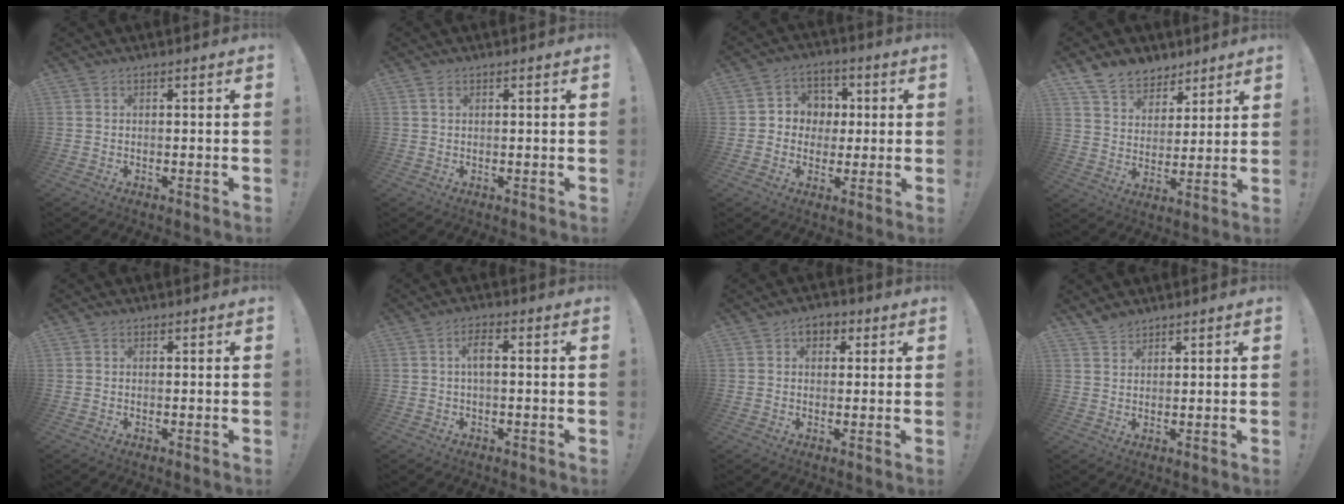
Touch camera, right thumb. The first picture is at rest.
{"total": 1.4, "force": [0.6, 0.7, 1.0], "torque": [-0.019, 0.002, 0.011]}
{"total": 7.8, "force": [-0.4, 7.6, 1.6], "torque": [-0.022, 0.008, 0.000]}
{"total": 10.5, "force": [7.9, 6.5, 2.1], "torque": [-0.047, -0.057, 0.159]}
{"total": 0.0}
{"total": 4.0, "force": [0.2, 1.6, 3.7], "torque": [-0.063, 0.008, 0.000]}
{"total": 4.3, "force": [1.3, 3.4, 2.3], "torque": [-0.026, 0.004, 0.022]}
{"total": 3.1, "force": [2.8, 1.2, 0.7], "torque": [-0.016, -0.014, 0.053]}